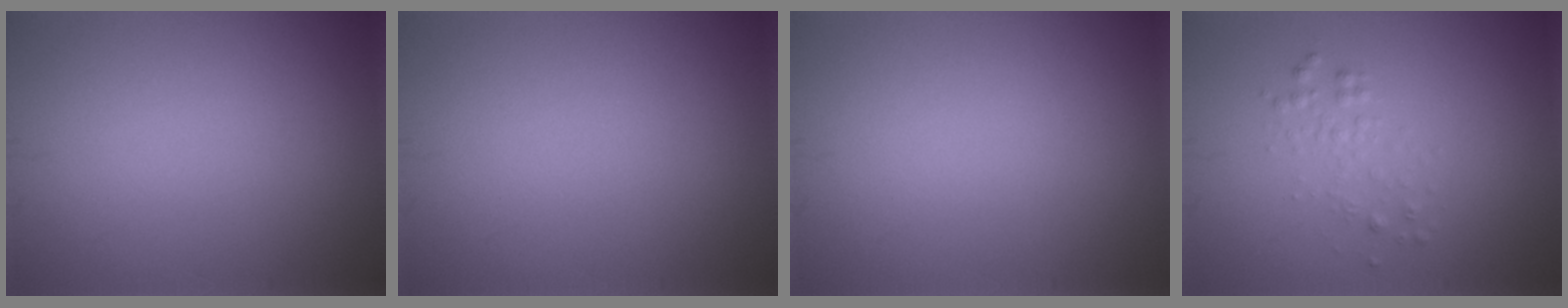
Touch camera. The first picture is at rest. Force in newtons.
{"total": 0.0}
{"total": 0.0}
{"total": 1.3, "press": 1.3, "slide": 0.1}